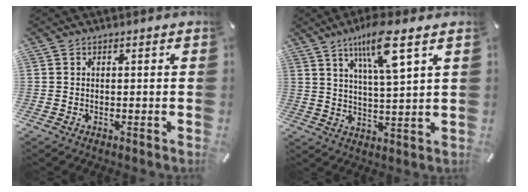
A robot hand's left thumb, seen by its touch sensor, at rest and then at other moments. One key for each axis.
{"total": 11.1, "fx": 6.6, "fy": 2.0, "fz": 8.7, "tx": -0.158, "ty": -0.018, "tz": 0.109}